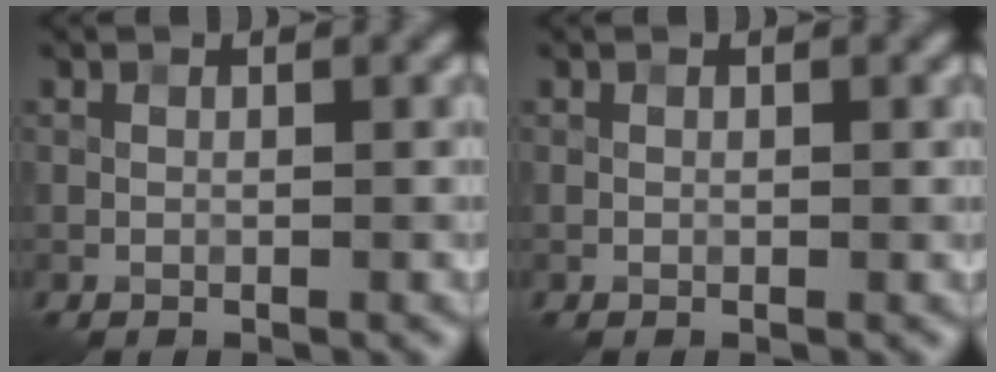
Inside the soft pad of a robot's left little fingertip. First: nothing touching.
{"total": 0.0}